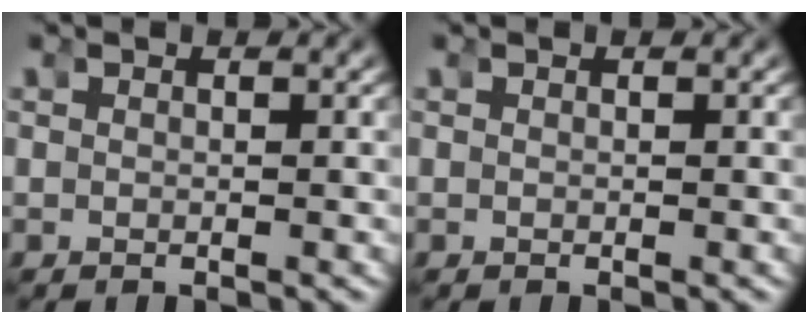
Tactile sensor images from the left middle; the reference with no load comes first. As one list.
[{"total": 0.0}]